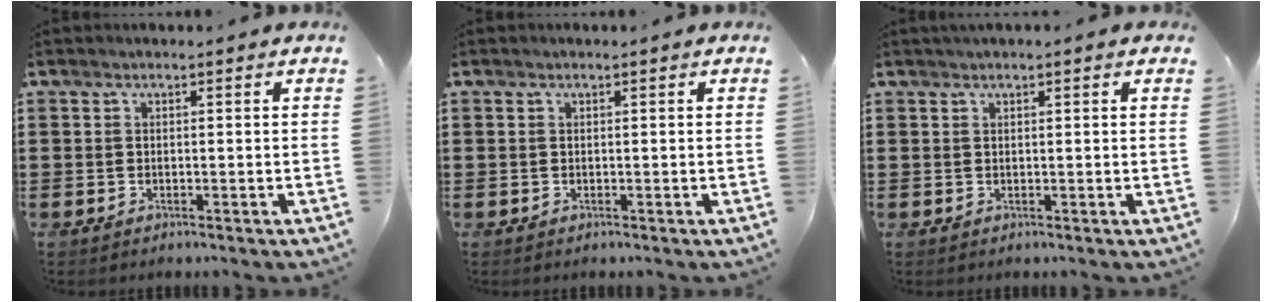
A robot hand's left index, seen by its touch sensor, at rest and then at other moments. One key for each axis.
{"total": 0.0}
{"total": 1.0, "fx": 0.7, "fy": 0.1, "fz": 0.7, "tx": -0.015, "ty": 0.001, "tz": 0.013}